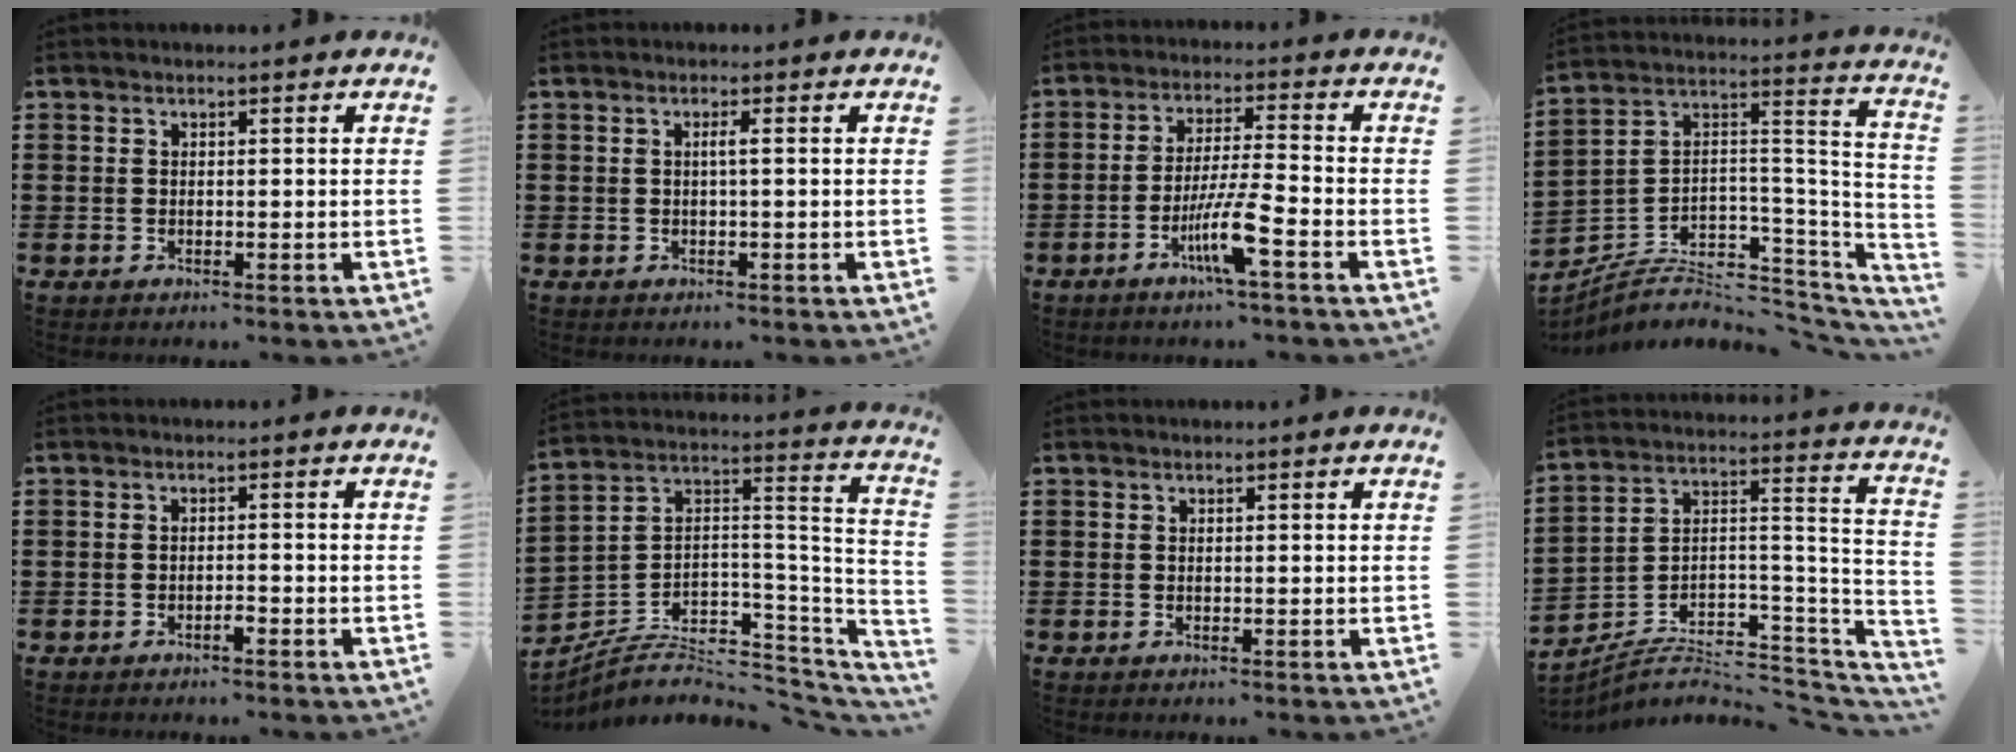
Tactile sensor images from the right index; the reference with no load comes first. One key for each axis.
{"total": 1.3, "fx": 0.0, "fy": -0.2, "fz": 1.2, "tx": -0.024, "ty": -0.002, "tz": -0.003}
{"total": 7.7, "fx": -3.9, "fy": 0.1, "fz": 6.7, "tx": -0.135, "ty": -0.013, "tz": -0.075}
{"total": 4.9, "fx": -2.4, "fy": 3.1, "fz": 2.9, "tx": -0.068, "ty": -0.015, "tz": -0.048}
{"total": 1.2, "fx": -0.9, "fy": 0.2, "fz": 0.7, "tx": -0.017, "ty": -0.003, "tz": -0.015}
{"total": 4.7, "fx": -2.6, "fy": 2.8, "fz": 2.6, "tx": -0.064, "ty": -0.018, "tz": -0.053}
{"total": 0.0}
{"total": 5.1, "fx": -3.7, "fy": 2.4, "fz": 2.6, "tx": -0.040, "ty": -0.006, "tz": -0.070}